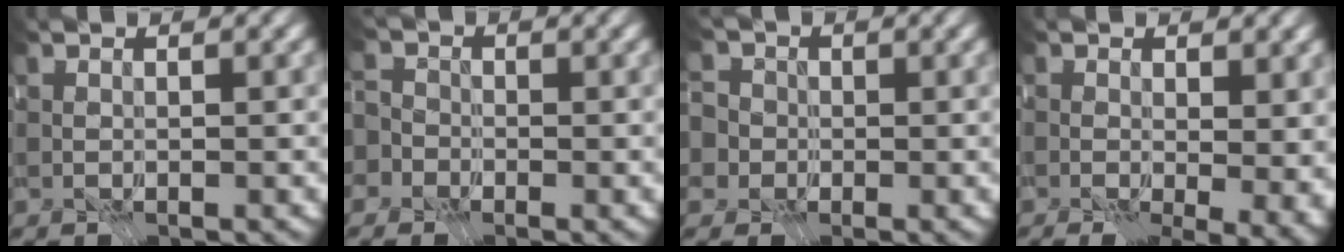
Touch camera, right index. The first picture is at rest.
{"total": 4.5, "force": [0.2, 3.9, 2.3], "torque": [-0.005, 0.008, -0.062]}
{"total": 7.8, "force": [3.8, 5.4, 4.1], "torque": [-0.062, 0.026, 0.023]}
{"total": 6.3, "force": [-0.4, 3.6, 5.2], "torque": [-0.060, -0.032, 0.027]}